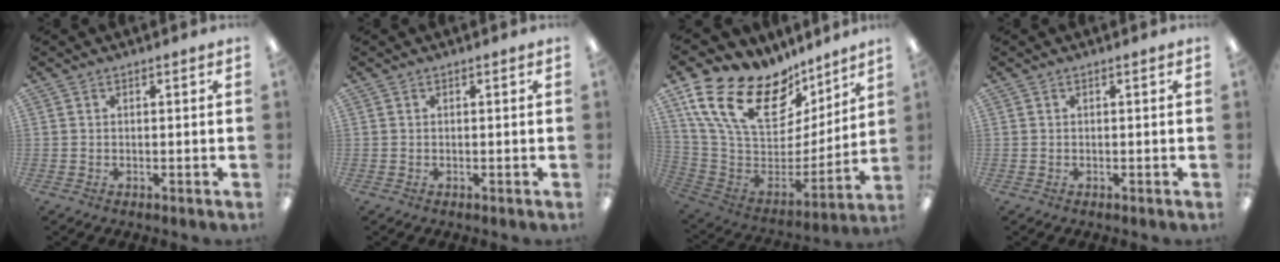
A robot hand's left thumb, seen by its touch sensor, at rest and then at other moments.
{"total": 0.0}
{"total": 23.1, "force": [13.9, 12.7, 13.3], "torque": [-0.251, -0.093, 0.258]}
{"total": 0.0}